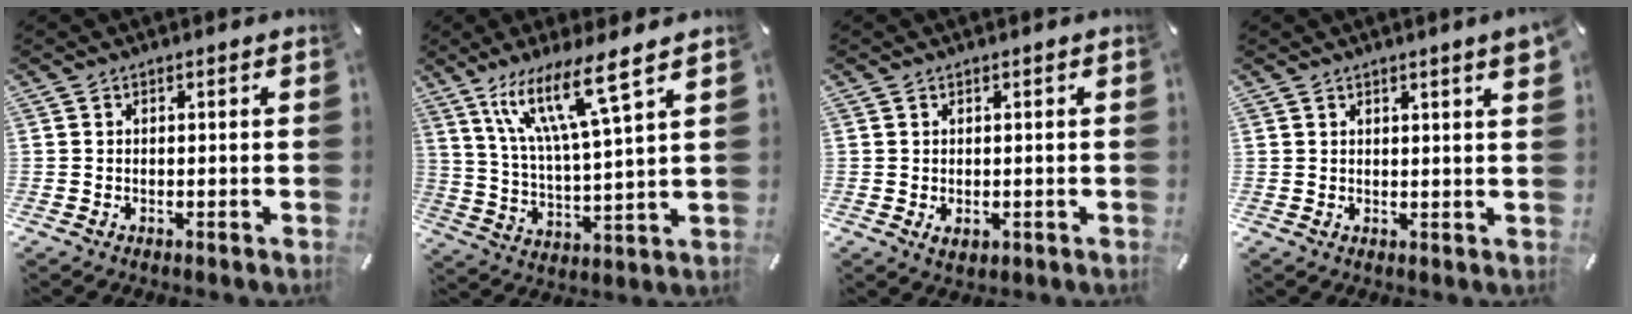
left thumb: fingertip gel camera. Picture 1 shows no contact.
{"total": 15.7, "force": [10.2, 2.3, 11.8], "torque": [-0.241, -0.040, 0.165]}
{"total": 1.4, "force": [-0.1, 1.2, 0.8], "torque": [-0.008, -0.003, -0.003]}
{"total": 2.5, "force": [1.7, 0.3, 1.8], "torque": [-0.029, -0.002, 0.028]}